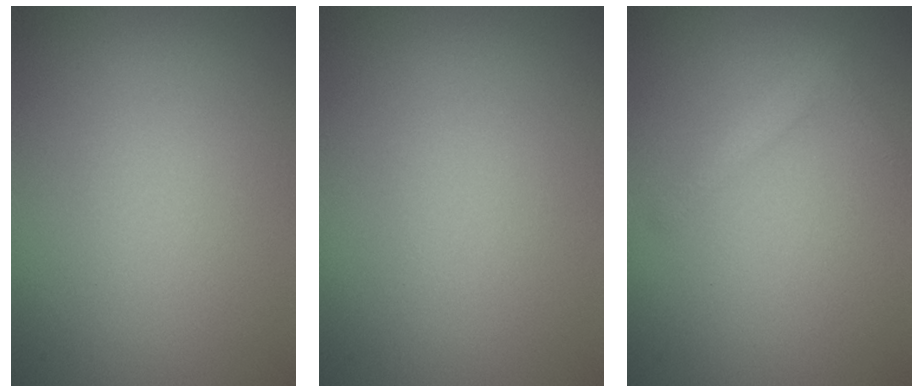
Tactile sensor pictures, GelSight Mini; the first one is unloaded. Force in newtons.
{"total": 0.0}
{"total": 1.4, "press": 1.4, "slide": 0.1}